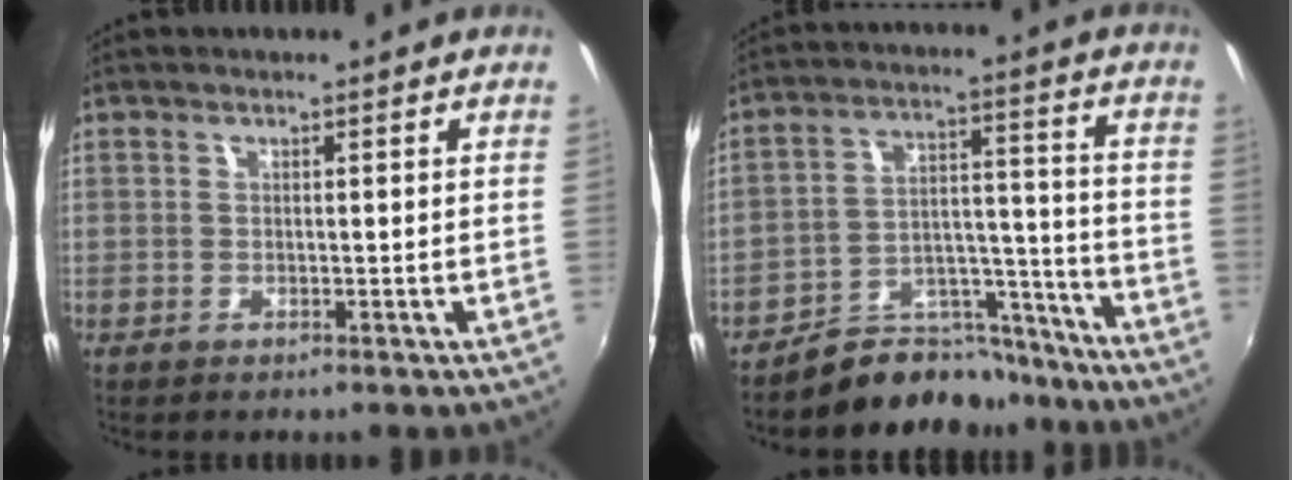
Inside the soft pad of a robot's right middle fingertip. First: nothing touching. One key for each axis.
{"total": 12.5, "fx": -11.3, "fy": 5.1, "fz": 2.0, "tx": -0.023, "ty": 0.058, "tz": -0.167}